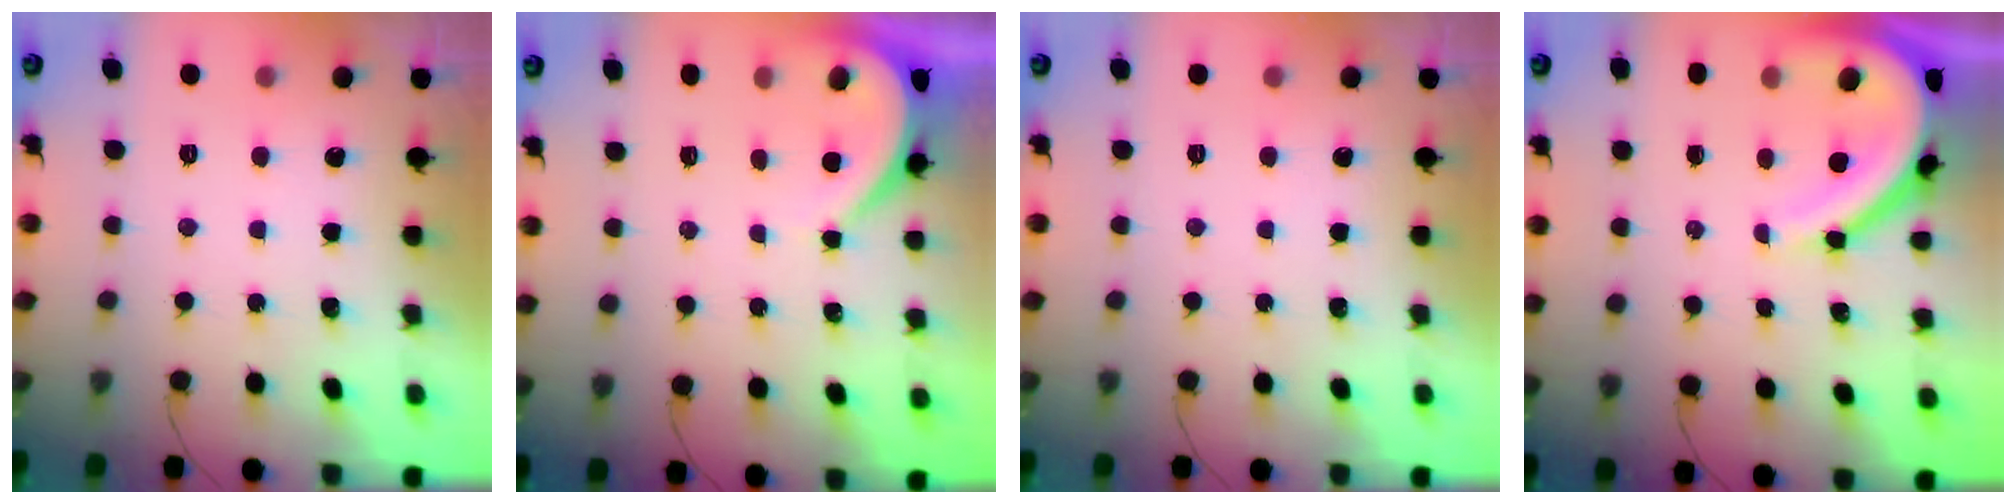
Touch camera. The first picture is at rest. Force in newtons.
{"total": 3.9, "press": 3.9, "slide": 0.6}
{"total": 0.0}
{"total": 11.1, "press": 11.0, "slide": 1.1}